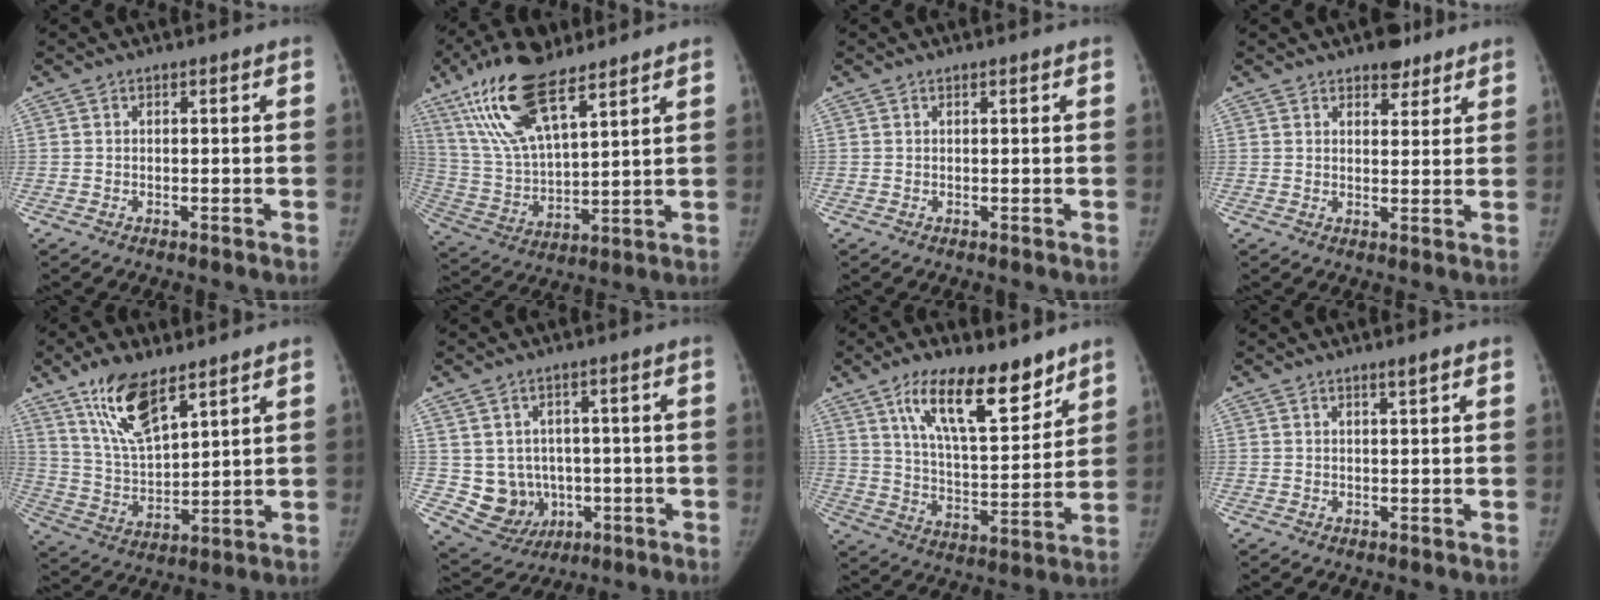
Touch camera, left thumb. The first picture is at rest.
{"total": 18.0, "force": [11.1, 6.5, 12.5], "torque": [-0.235, -0.034, 0.219]}
{"total": 0.0}
{"total": 4.6, "force": [3.5, 2.4, 1.8], "torque": [-0.001, -0.020, 0.051]}
{"total": 13.2, "force": [8.6, 4.9, 8.8], "torque": [-0.148, -0.040, 0.173]}
{"total": 9.1, "force": [-0.7, 8.2, 3.9], "torque": [-0.033, 0.003, 0.012]}
{"total": 17.0, "force": [10.9, 6.2, 11.4], "torque": [-0.150, -0.066, 0.193]}
{"total": 1.5, "force": [1.0, 0.1, 1.1], "torque": [-0.016, -0.006, 0.017]}